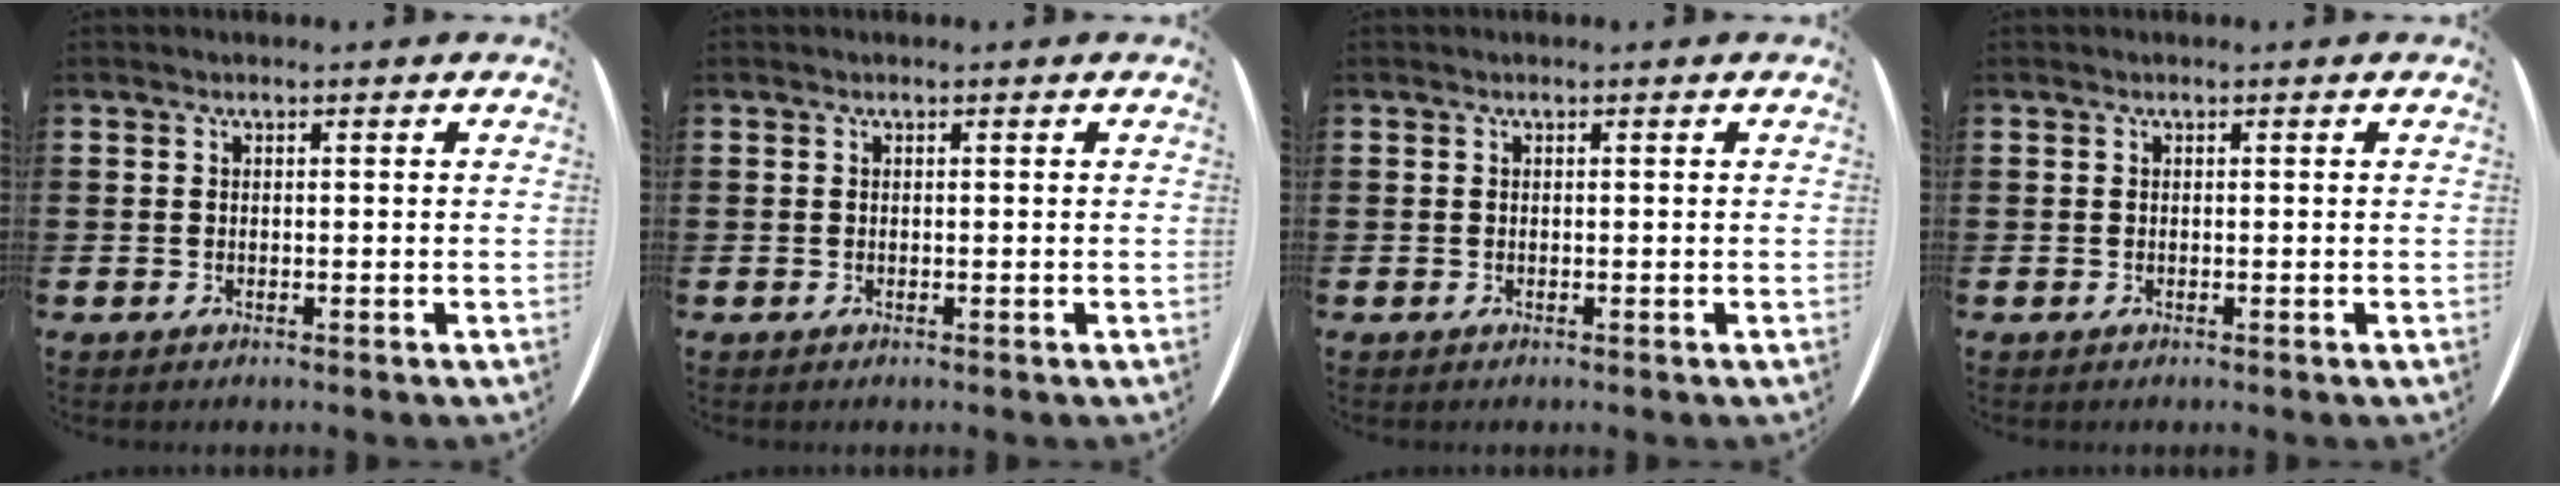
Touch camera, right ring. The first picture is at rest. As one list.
[{"total": 0.0}, {"total": 0.0}, {"total": 0.0}]